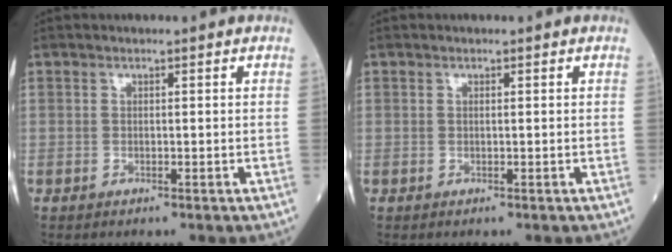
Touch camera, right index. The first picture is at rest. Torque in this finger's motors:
{"motor_torque": [0.14, 0.00, 0.03, 0.01]}